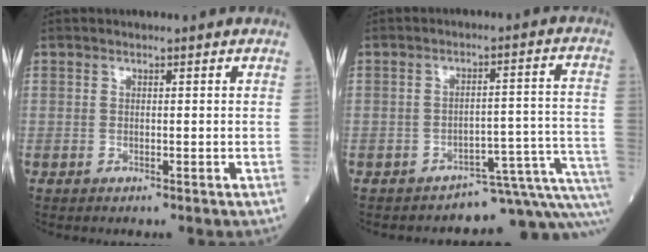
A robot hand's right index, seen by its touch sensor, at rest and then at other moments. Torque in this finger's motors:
{"motor_torque": [0.53, -0.60, -0.06, -0.07]}